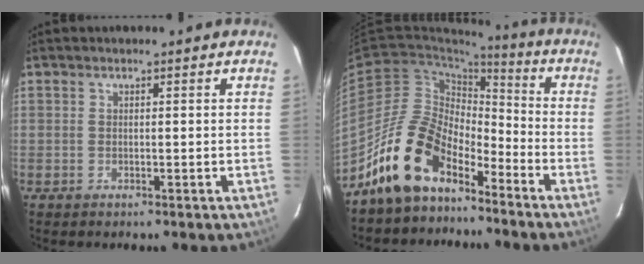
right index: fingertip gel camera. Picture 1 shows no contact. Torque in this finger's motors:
{"motor_torque": [0.76, -0.73, 1.05, 0.21]}